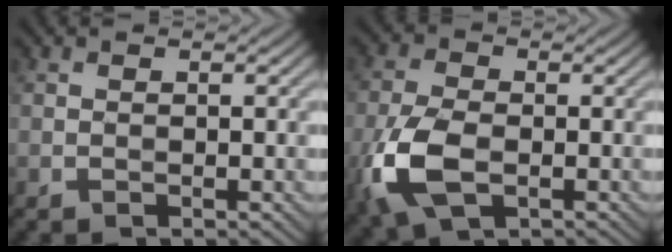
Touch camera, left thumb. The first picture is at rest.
{"total": 9.5, "force": [-3.0, 5.8, 7.0], "torque": [-0.188, -0.011, -0.068]}